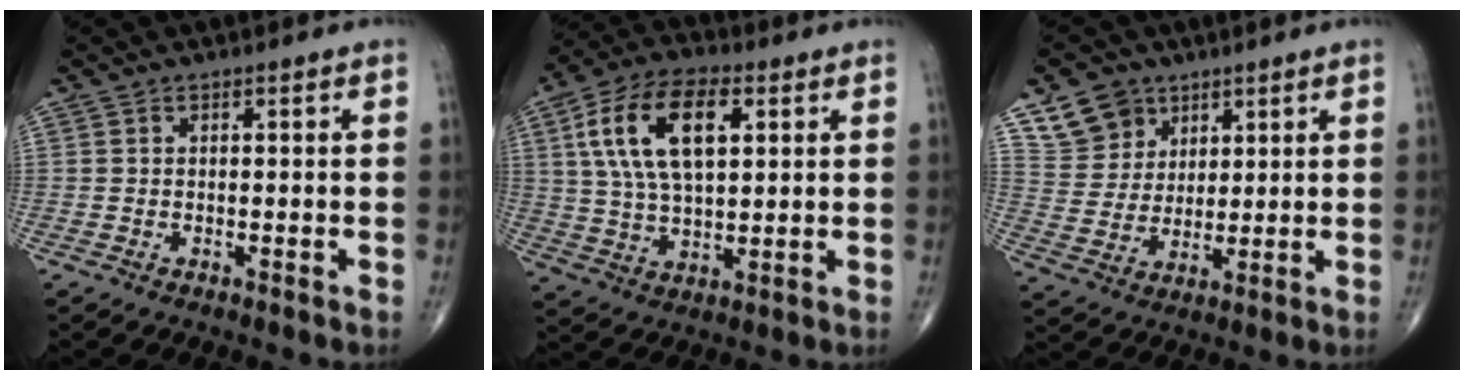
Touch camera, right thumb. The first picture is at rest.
{"total": 16.2, "force": [4.8, 8.2, 13.1], "torque": [-0.238, 0.005, 0.087]}
{"total": 9.1, "force": [5.5, 7.0, 2.0], "torque": [-0.009, -0.028, 0.111]}